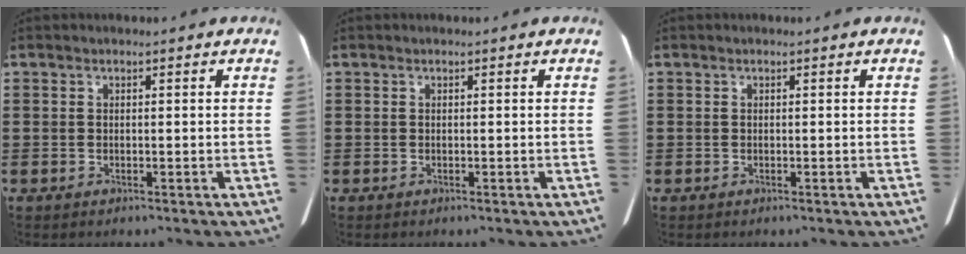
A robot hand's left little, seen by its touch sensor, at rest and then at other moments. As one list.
[{"total": 0.0}, {"total": 0.0}]